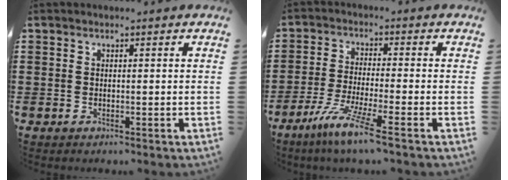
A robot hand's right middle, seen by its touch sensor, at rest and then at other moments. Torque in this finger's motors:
{"motor_torque": [1.57, -0.57, 0.38, 0.16]}